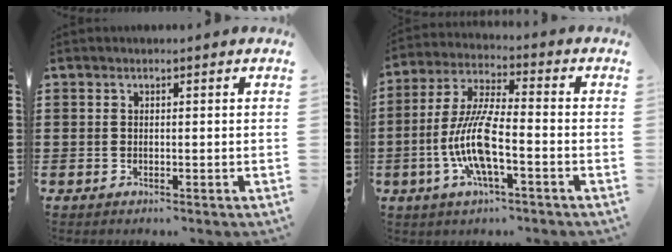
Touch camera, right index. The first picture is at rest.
{"total": 9.8, "force": [-3.2, 2.2, 9.0], "torque": [-0.210, -0.016, -0.070]}